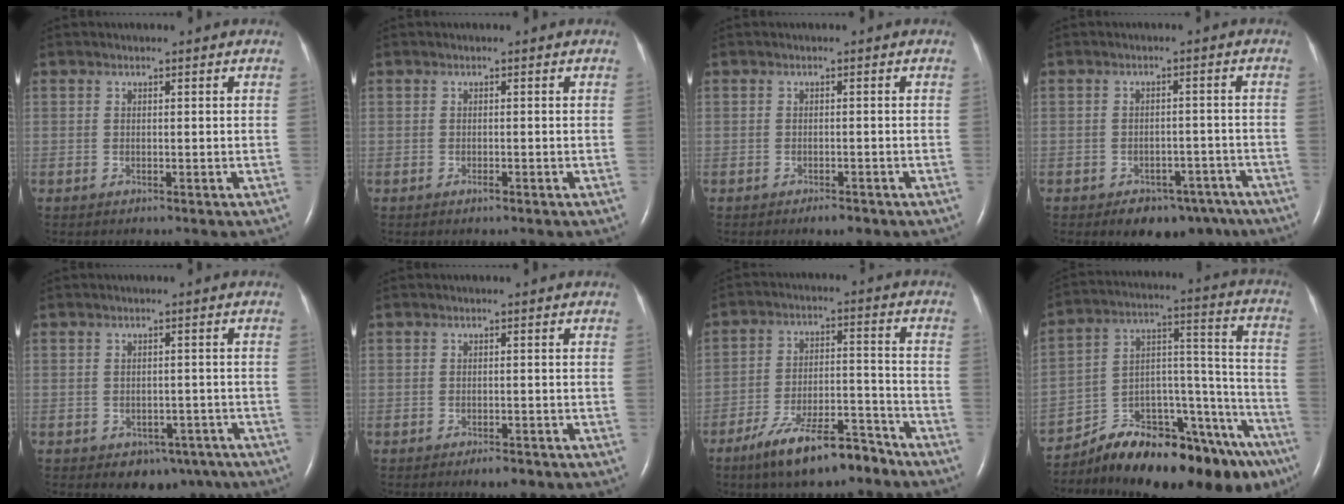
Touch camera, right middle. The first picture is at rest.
{"total": 0.6, "force": [-0.4, 0.1, 0.4], "torque": [-0.009, -0.001, -0.005]}
{"total": 1.8, "force": [-1.3, 0.6, 1.1], "torque": [-0.019, -0.002, -0.014]}
{"total": 8.0, "force": [-6.0, 4.6, 2.8], "torque": [-0.022, 0.018, -0.076]}
{"total": 5.2, "force": [-3.3, 3.5, 2.0], "torque": [-0.019, 0.011, -0.034]}
{"total": 2.0, "force": [-1.4, 0.6, 1.2], "torque": [-0.021, -0.002, -0.015]}
{"total": 11.8, "force": [-8.8, 3.2, 7.2], "torque": [-0.127, 0.002, -0.150]}
{"total": 24.7, "force": [-20.3, 5.7, 12.9], "torque": [-0.113, 0.038, -0.306]}